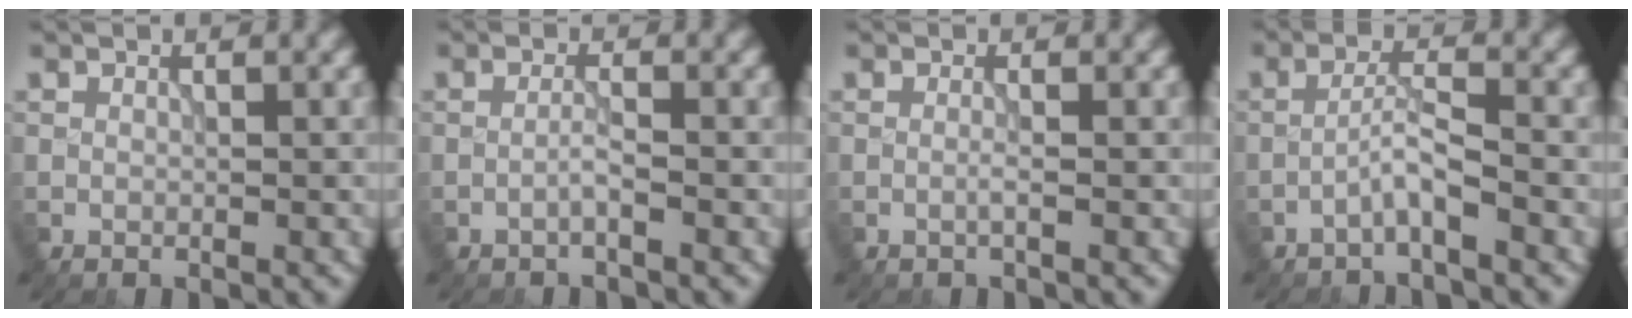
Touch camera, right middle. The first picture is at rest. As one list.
[{"total": 1.1, "force": [-0.7, -0.1, 0.9], "torque": [-0.016, 0.007, -0.016]}, {"total": 0.7, "force": [-0.3, 0.1, 0.7], "torque": [-0.014, 0.000, -0.008]}, {"total": 2.3, "force": [-1.5, 0.0, 1.8], "torque": [-0.037, 0.015, -0.034]}]